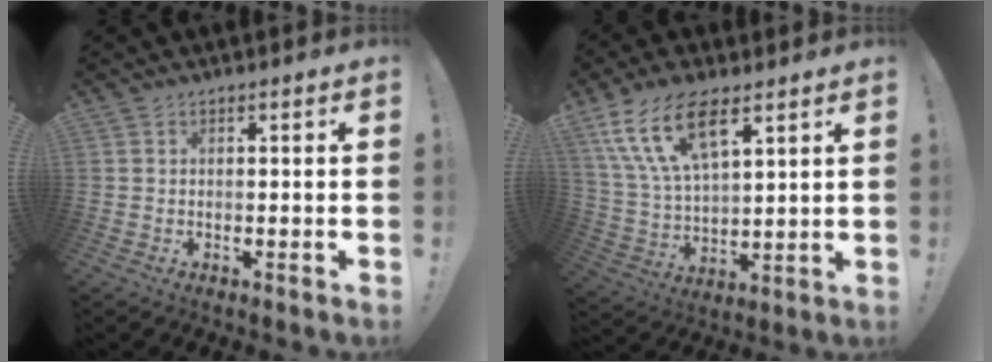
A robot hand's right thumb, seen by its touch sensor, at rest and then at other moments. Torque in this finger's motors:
{"motor_torque": [0.45, 0.58, 1.29, 1.24, 0.53]}